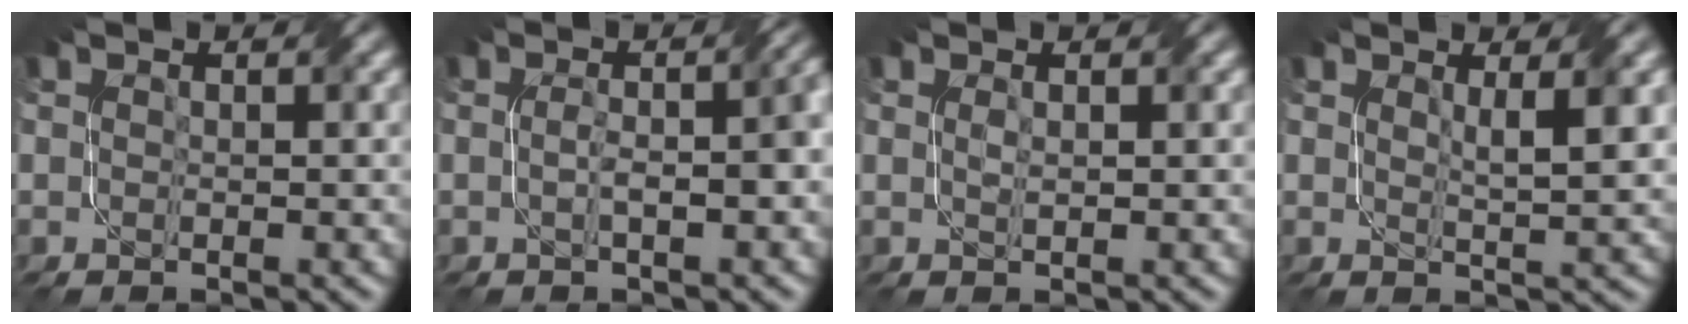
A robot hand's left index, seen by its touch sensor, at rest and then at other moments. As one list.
[{"total": 4.0, "force": [-0.3, 1.2, 3.9], "torque": [-0.042, 0.014, -0.008]}, {"total": 0.7, "force": [0.3, 0.1, 0.6], "torque": [-0.012, 0.001, 0.006]}, {"total": 2.8, "force": [1.1, 0.5, 2.5], "torque": [-0.031, -0.004, 0.017]}]